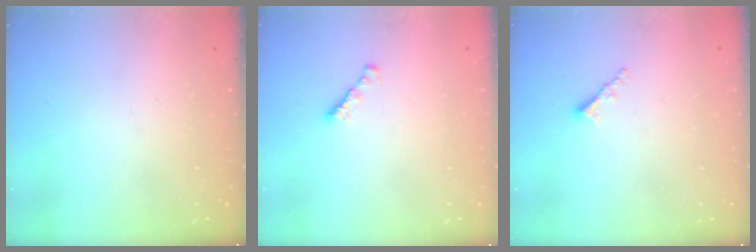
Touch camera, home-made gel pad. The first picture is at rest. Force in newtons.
{"total": 1.6, "press": 1.5, "slide": 0.5}
{"total": 2.0, "press": 2.0, "slide": 0.5}